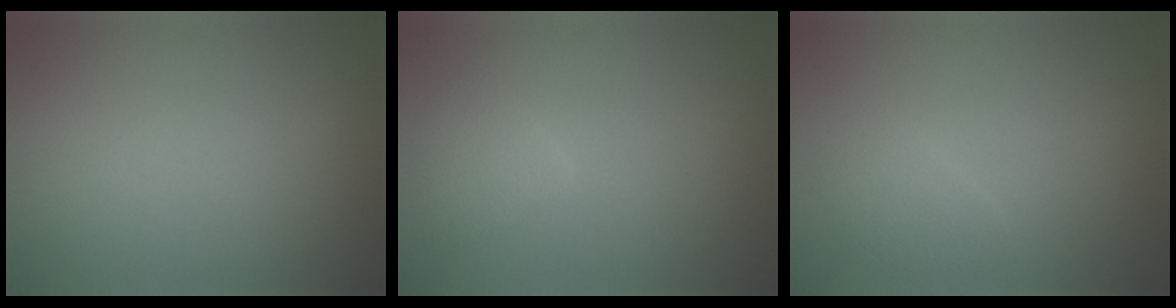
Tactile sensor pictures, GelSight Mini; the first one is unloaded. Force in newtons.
{"total": 1.8, "press": 1.8, "slide": 0.1}
{"total": 1.5, "press": 1.5, "slide": 0.1}